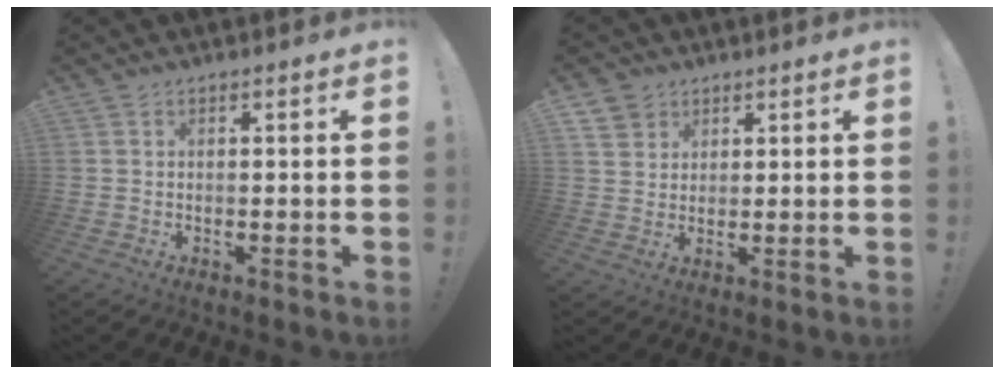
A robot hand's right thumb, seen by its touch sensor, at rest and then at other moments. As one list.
[{"total": 4.9, "force": [3.0, 3.7, 0.6], "torque": [-0.013, -0.016, 0.059]}]